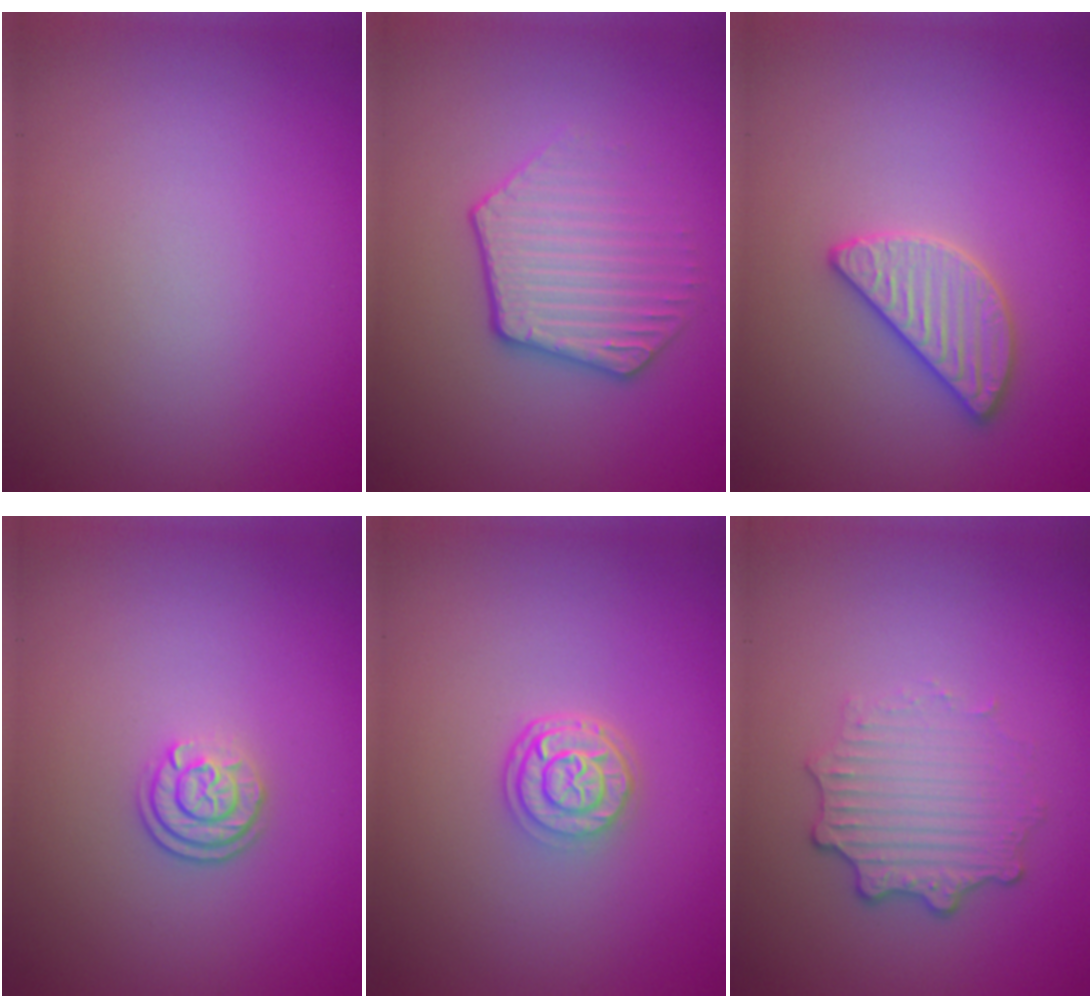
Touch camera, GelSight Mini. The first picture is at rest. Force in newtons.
{"total": 3.6, "press": 3.2, "slide": 1.6}
{"total": 2.8, "press": 2.8, "slide": 0.2}
{"total": 2.2, "press": 1.8, "slide": 1.3}
{"total": 2.8, "press": 2.1, "slide": 1.8}
{"total": 3.6, "press": 2.8, "slide": 2.2}